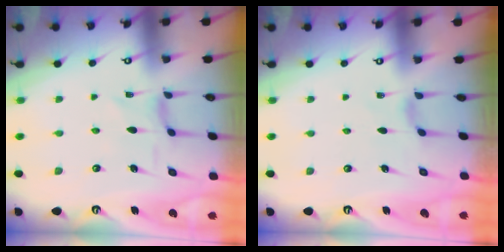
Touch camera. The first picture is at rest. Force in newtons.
{"total": 2.0, "press": 2.0, "slide": 0.5}